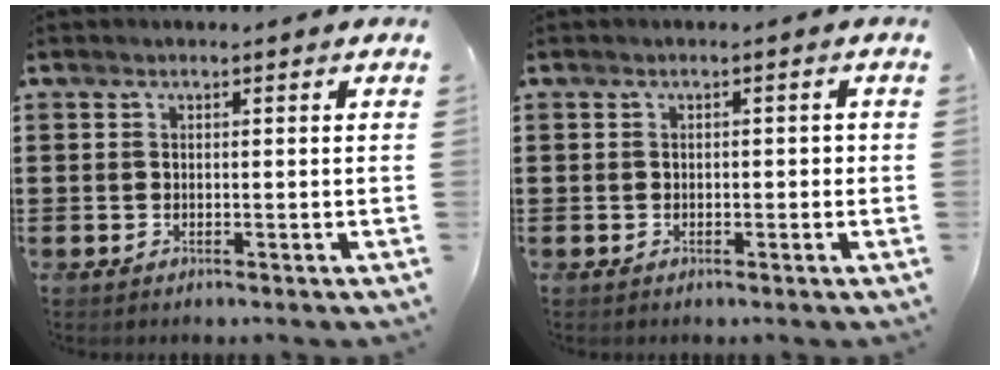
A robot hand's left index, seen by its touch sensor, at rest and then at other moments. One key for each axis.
{"total": 0.8, "fx": -0.3, "fy": 0.5, "fz": 0.6, "tx": -0.014, "ty": 0.002, "tz": -0.007}